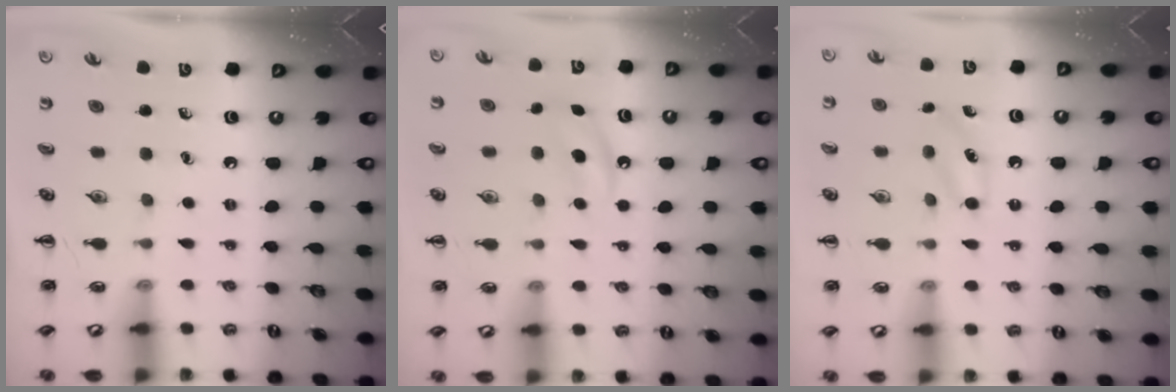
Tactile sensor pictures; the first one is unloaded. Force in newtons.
{"total": 6.1, "press": 5.8, "slide": 1.8}
{"total": 7.9, "press": 7.7, "slide": 1.9}